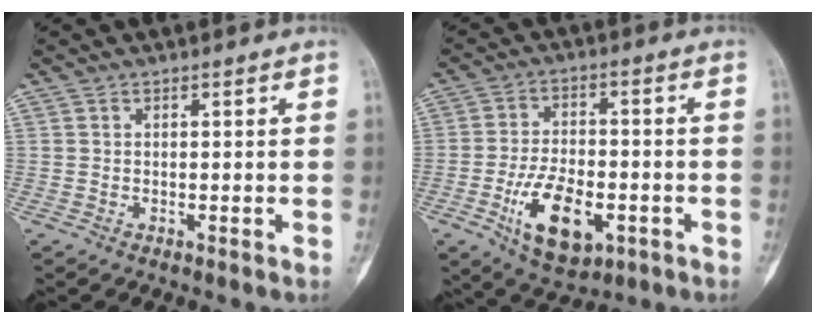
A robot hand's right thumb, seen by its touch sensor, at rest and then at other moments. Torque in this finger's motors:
{"motor_torque": [0.60, 0.52, 1.02, -0.41, 0.36]}